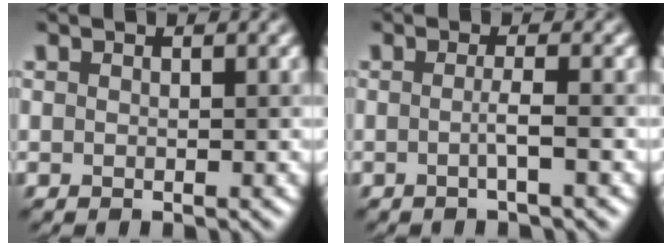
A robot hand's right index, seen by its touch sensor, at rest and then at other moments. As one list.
[{"total": 1.6, "force": [-0.4, 0.1, 1.6], "torque": [-0.027, -0.004, -0.007]}]